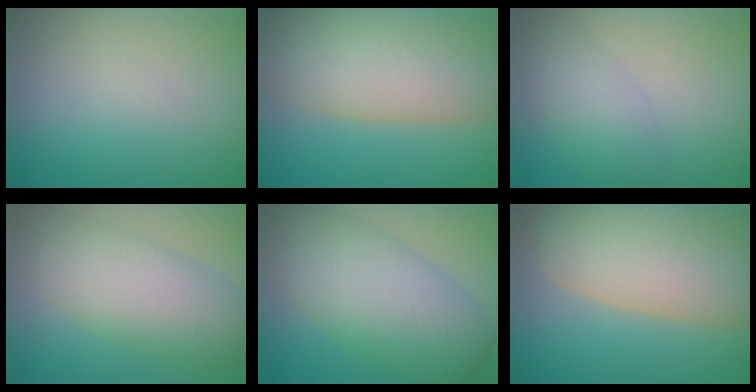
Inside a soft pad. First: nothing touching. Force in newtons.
{"total": 10.2, "press": 10.1, "slide": 0.9}
{"total": 2.7, "press": 2.7, "slide": 0.2}
{"total": 6.1, "press": 6.1, "slide": 0.4}
{"total": 7.9, "press": 7.9, "slide": 0.1}
{"total": 11.6, "press": 11.6, "slide": 0.9}